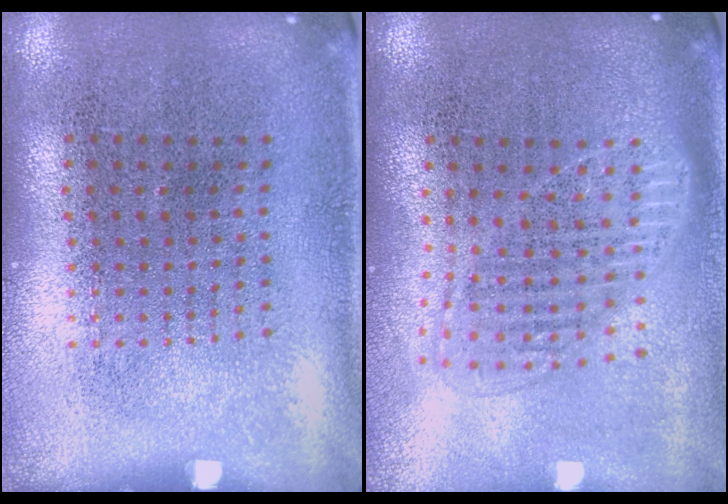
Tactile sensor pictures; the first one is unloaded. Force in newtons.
{"total": 1.6, "press": 1.4, "slide": 0.8}